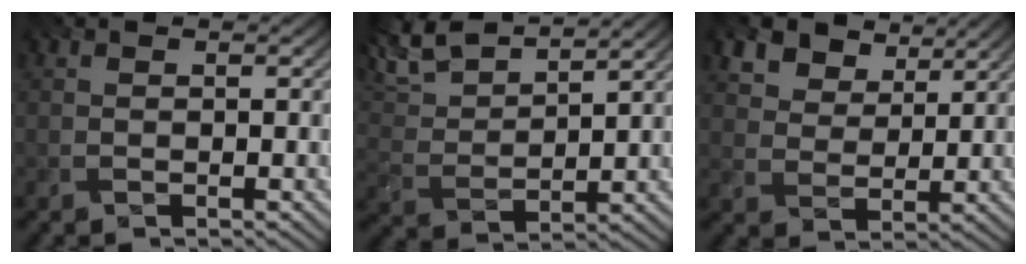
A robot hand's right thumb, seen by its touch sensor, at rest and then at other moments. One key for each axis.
{"total": 10.1, "fx": 7.9, "fy": 3.2, "fz": 5.4, "tx": -0.145, "ty": 0.015, "tz": 0.134}
{"total": 8.6, "fx": 5.5, "fy": 5.3, "fz": 4.0, "tx": -0.111, "ty": -0.018, "tz": 0.105}